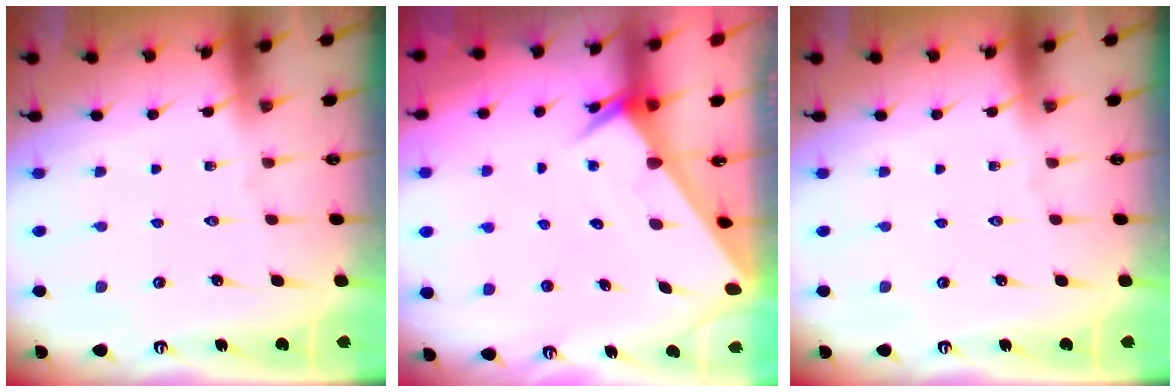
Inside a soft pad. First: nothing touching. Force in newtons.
{"total": 2.9, "press": 2.9, "slide": 0.1}
{"total": 0.0}